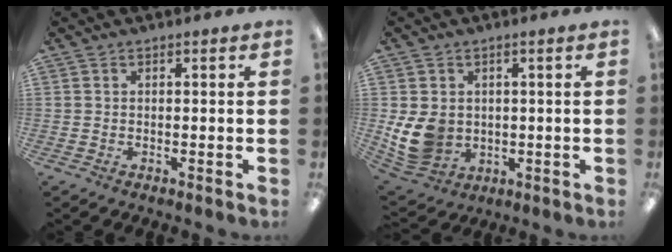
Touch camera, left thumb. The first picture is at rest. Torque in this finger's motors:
{"motor_torque": [0.63, 2.04, 0.50, -0.37, 0.08]}